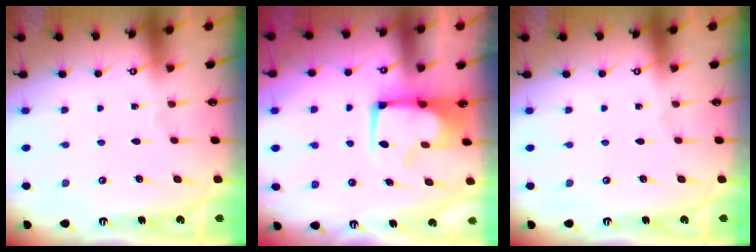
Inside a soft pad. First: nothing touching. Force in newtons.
{"total": 2.9, "press": 2.8, "slide": 0.8}
{"total": 0.0}